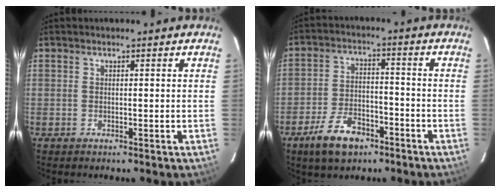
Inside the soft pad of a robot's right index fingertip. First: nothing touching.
{"total": 10.0, "force": [-6.5, 5.1, 5.7], "torque": [-0.131, 0.004, -0.110]}